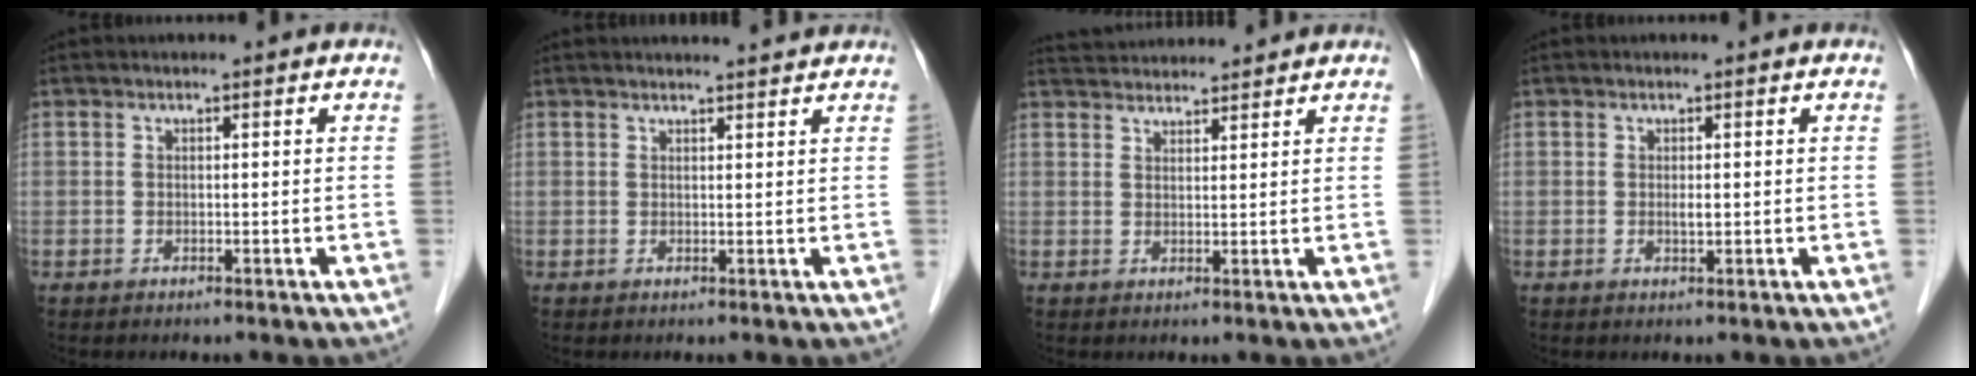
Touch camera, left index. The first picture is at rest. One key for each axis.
{"total": 4.9, "fx": 4.7, "fy": -0.1, "fz": 1.3, "tx": -0.018, "ty": 0.015, "tz": 0.053}
{"total": 7.8, "fx": 7.6, "fy": 0.9, "fz": 1.6, "tx": -0.032, "ty": 0.037, "tz": 0.117}
{"total": 0.9, "fx": 0.1, "fy": 0.3, "fz": 0.8, "tx": -0.016, "ty": -0.002, "tz": 0.003}